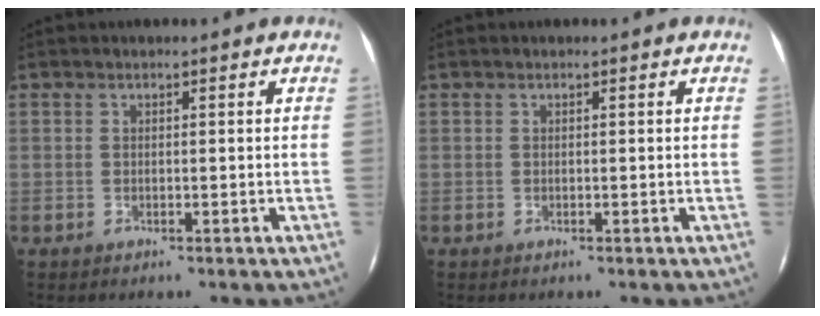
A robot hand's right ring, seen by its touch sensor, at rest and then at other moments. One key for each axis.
{"total": 0.0}